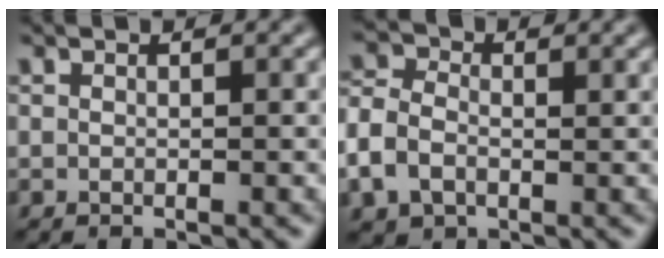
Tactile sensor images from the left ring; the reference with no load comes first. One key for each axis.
{"total": 4.6, "fx": -0.6, "fy": 3.5, "fz": 2.9, "tx": -0.084, "ty": 0.002, "tz": -0.018}